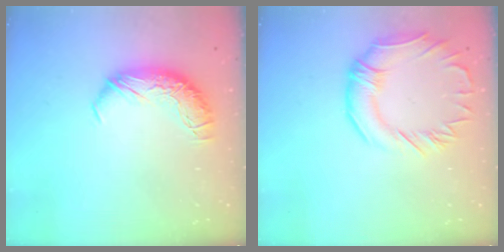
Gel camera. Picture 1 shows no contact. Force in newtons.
{"total": 3.3, "press": 3.1, "slide": 1.0}